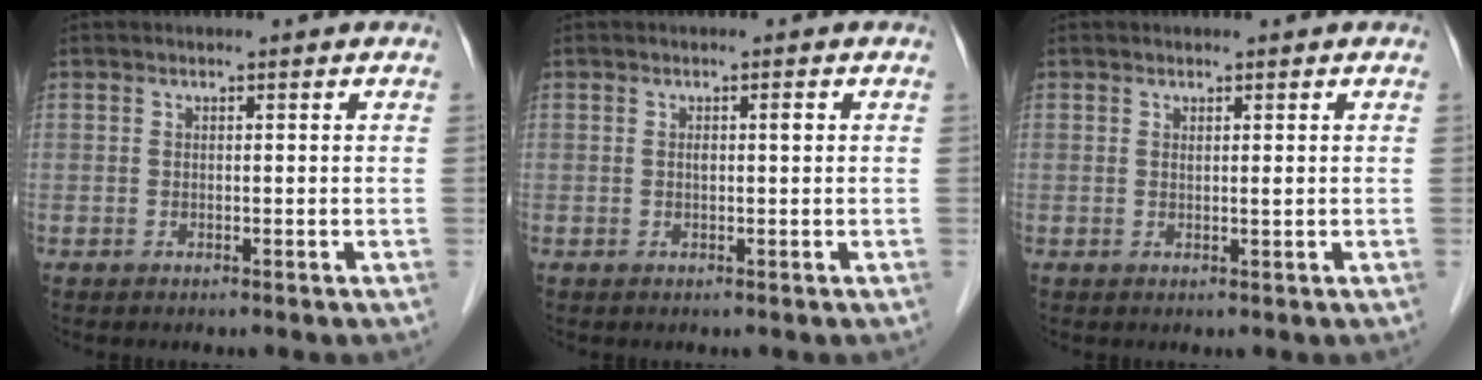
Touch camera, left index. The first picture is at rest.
{"total": 1.1, "force": [0.1, 0.1, 1.1], "torque": [-0.020, 0.005, 0.002]}
{"total": 0.7, "force": [0.3, 0.0, 0.6], "torque": [-0.013, -0.001, 0.005]}